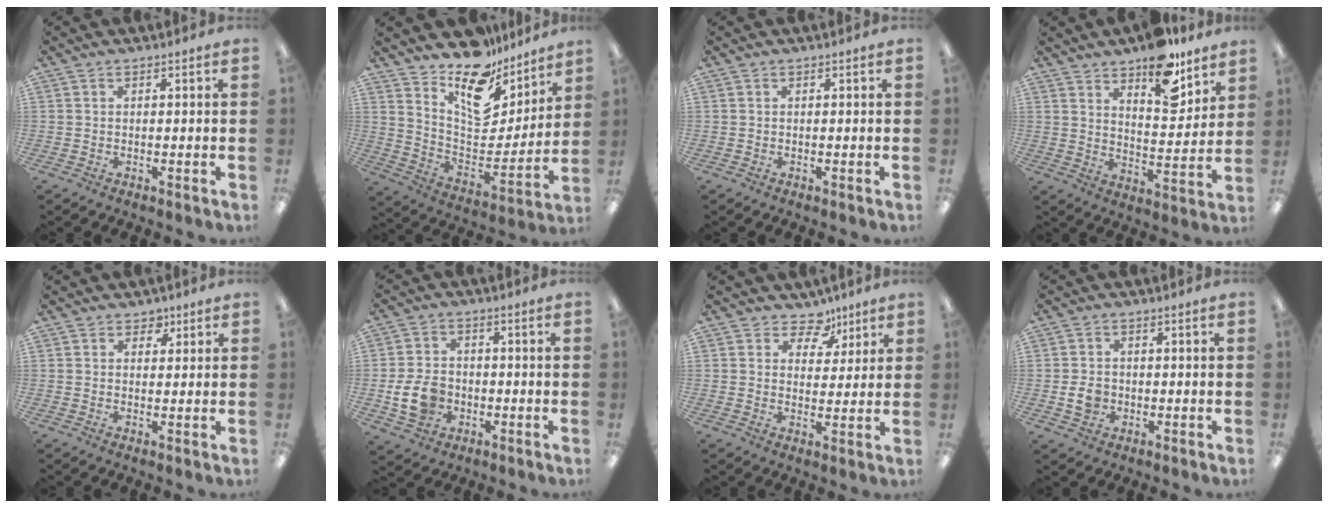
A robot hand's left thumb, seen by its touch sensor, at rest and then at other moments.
{"total": 16.4, "force": [12.4, 7.9, 7.1], "torque": [-0.115, -0.109, 0.221]}
{"total": 0.0}
{"total": 13.6, "force": [10.4, 5.6, 6.8], "torque": [-0.087, -0.068, 0.182]}
{"total": 2.7, "force": [1.6, 1.9, 1.1], "torque": [-0.002, -0.005, 0.024]}
{"total": 8.8, "force": [-2.2, 6.8, 5.2], "torque": [-0.105, 0.013, -0.036]}
{"total": 7.4, "force": [5.0, 4.9, 2.3], "torque": [-0.029, -0.032, 0.089]}
{"total": 4.4, "force": [-0.8, 3.7, 2.3], "torque": [-0.030, 0.005, -0.012]}